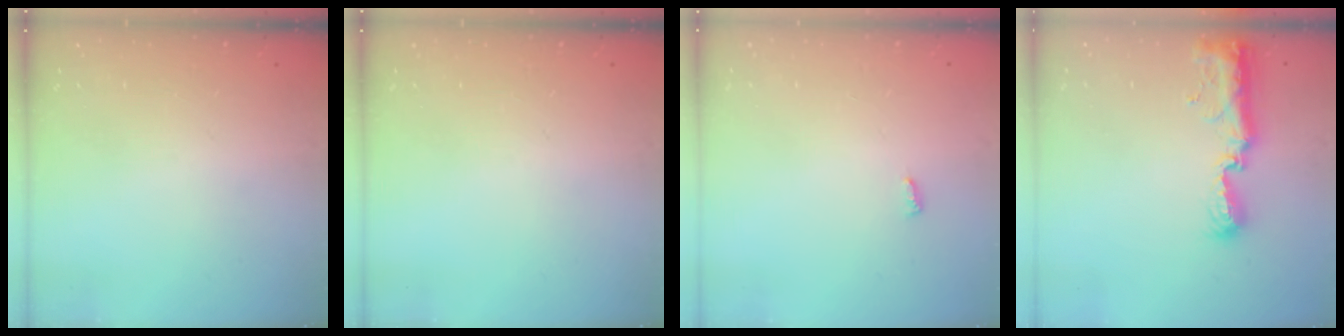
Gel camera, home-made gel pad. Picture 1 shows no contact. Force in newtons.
{"total": 0.0}
{"total": 2.8, "press": 2.8, "slide": 0.4}
{"total": 12.8, "press": 11.4, "slide": 5.9}